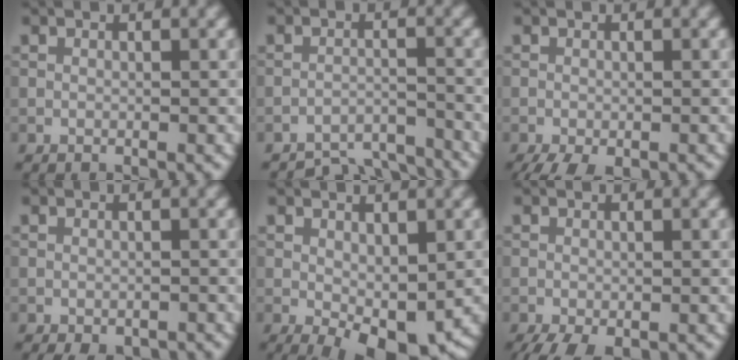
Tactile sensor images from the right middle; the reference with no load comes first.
{"total": 6.2, "force": [-6.0, 1.3, 1.1], "torque": [-0.016, -0.008, -0.086]}
{"total": 3.6, "force": [-2.7, 1.0, 2.2], "torque": [-0.032, -0.007, -0.042]}
{"total": 2.3, "force": [-1.8, 0.7, 1.1], "torque": [-0.015, -0.004, -0.024]}
{"total": 5.0, "force": [-1.3, 2.0, 4.4], "torque": [-0.071, -0.007, -0.015]}
{"total": 3.6, "force": [-2.6, 1.0, 2.2], "torque": [-0.035, -0.010, -0.041]}